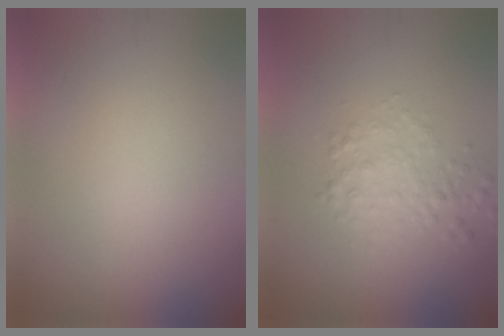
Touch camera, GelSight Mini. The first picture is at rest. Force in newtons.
{"total": 2.4, "press": 2.4, "slide": 0.1}